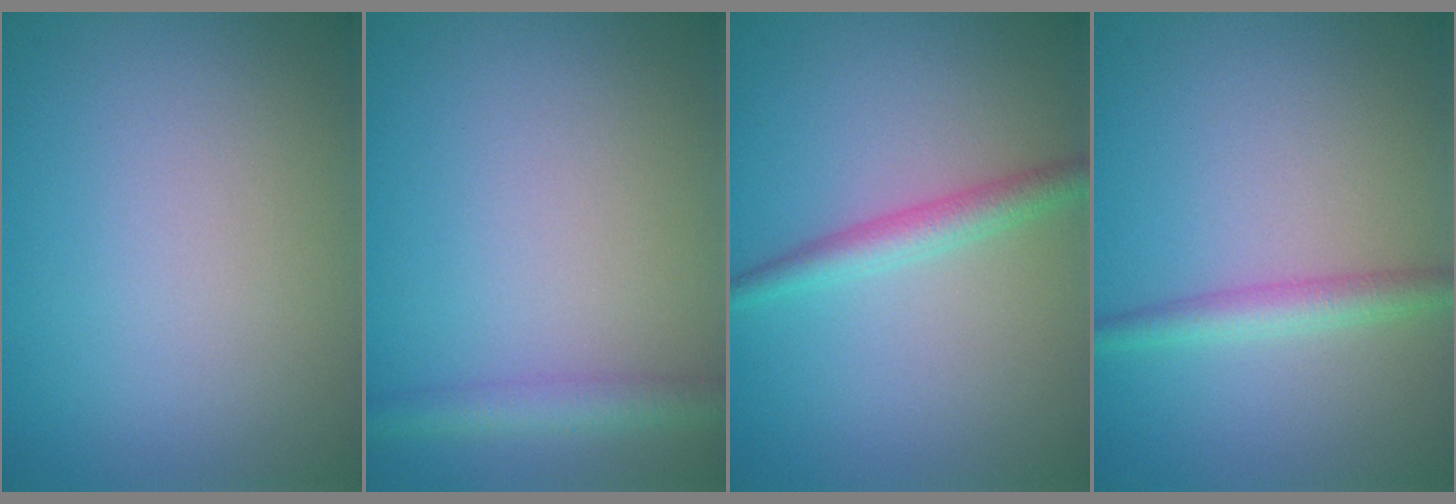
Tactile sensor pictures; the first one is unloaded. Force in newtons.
{"total": 2.7, "press": 2.7, "slide": 0.1}
{"total": 2.4, "press": 2.4, "slide": 0.0}
{"total": 2.4, "press": 2.4, "slide": 0.0}